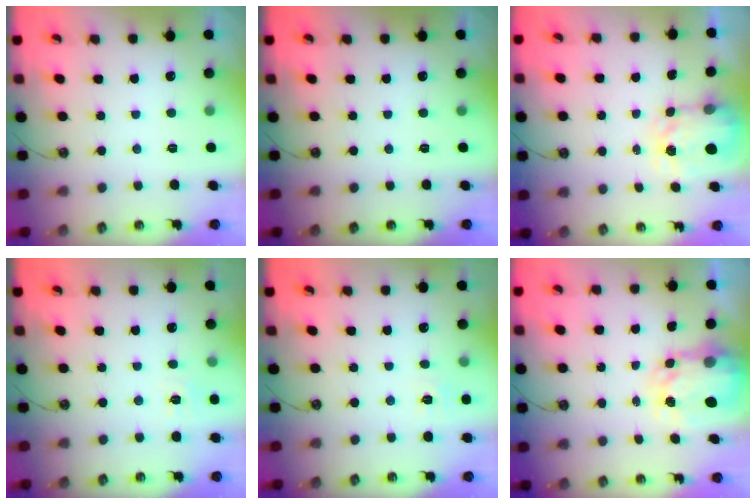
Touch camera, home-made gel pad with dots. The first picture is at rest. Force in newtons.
{"total": 0.0}
{"total": 3.7, "press": 3.6, "slide": 0.5}
{"total": 5.1, "press": 5.1, "slide": 0.7}
{"total": 5.3, "press": 5.3, "slide": 0.6}
{"total": 5.2, "press": 5.1, "slide": 0.4}